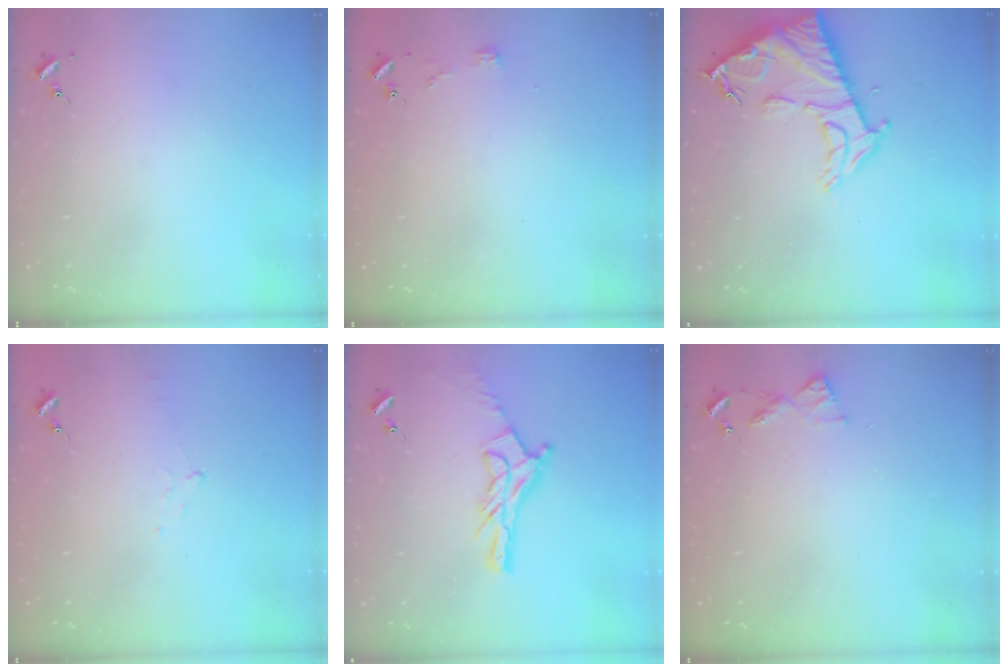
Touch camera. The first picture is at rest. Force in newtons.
{"total": 2.8, "press": 2.8, "slide": 0.2}
{"total": 13.1, "press": 13.0, "slide": 1.1}
{"total": 4.9, "press": 4.8, "slide": 0.6}
{"total": 12.7, "press": 12.7, "slide": 0.7}
{"total": 6.8, "press": 6.8, "slide": 0.7}